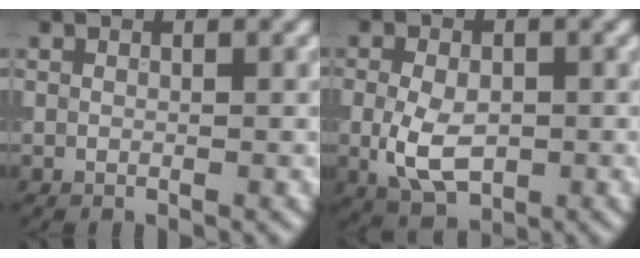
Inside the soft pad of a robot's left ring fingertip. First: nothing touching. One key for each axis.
{"total": 5.0, "fx": -0.7, "fy": 3.1, "fz": 3.8, "tx": -0.075, "ty": -0.008, "tz": -0.013}